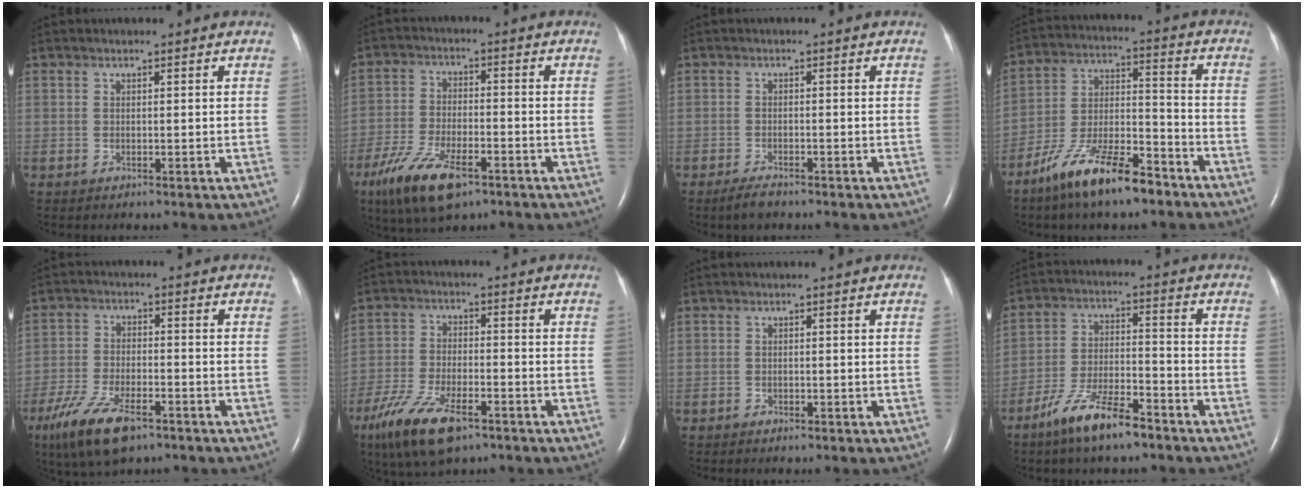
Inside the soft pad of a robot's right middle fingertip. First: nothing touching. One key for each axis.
{"total": 11.2, "fx": -6.7, "fy": 3.8, "fz": 8.1, "tx": -0.166, "ty": -0.018, "tz": -0.117}
{"total": 2.5, "fx": -2.0, "fy": 0.6, "fz": 1.3, "tx": -0.037, "ty": -0.006, "tz": -0.034}
{"total": 14.0, "fx": -10.0, "fy": 3.3, "fz": 9.2, "tx": -0.180, "ty": 0.000, "tz": -0.181}
{"total": 10.7, "fx": -6.7, "fy": 3.6, "fz": 7.4, "tx": -0.154, "ty": -0.017, "tz": -0.119}
{"total": 11.8, "fx": -7.4, "fy": 4.0, "fz": 8.2, "tx": -0.169, "ty": -0.019, "tz": -0.130}
{"total": 0.7, "fx": -0.5, "fy": 0.3, "fz": 0.3, "tx": -0.011, "ty": -0.001, "tz": -0.007}
{"total": 10.3, "fx": -7.4, "fy": 2.4, "fz": 6.7, "tx": -0.135, "ty": -0.007, "tz": -0.136}